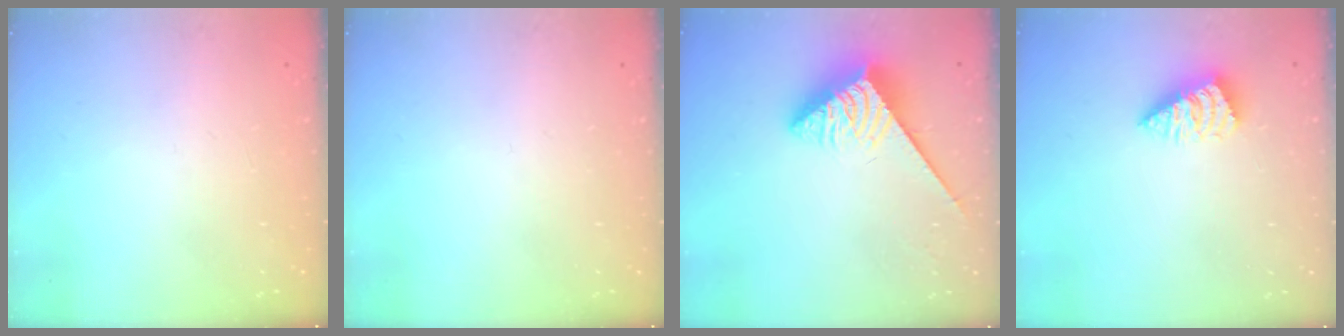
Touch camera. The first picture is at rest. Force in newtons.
{"total": 0.0}
{"total": 3.5, "press": 3.5, "slide": 0.4}
{"total": 1.9, "press": 1.9, "slide": 0.4}